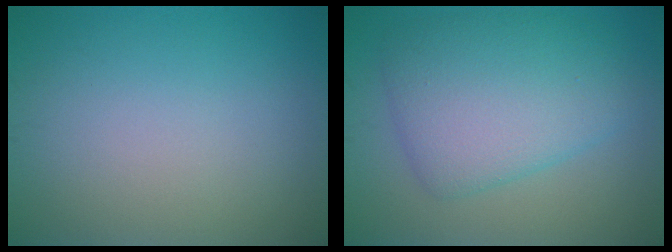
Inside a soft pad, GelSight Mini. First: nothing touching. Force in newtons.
{"total": 6.7, "press": 6.7, "slide": 0.1}